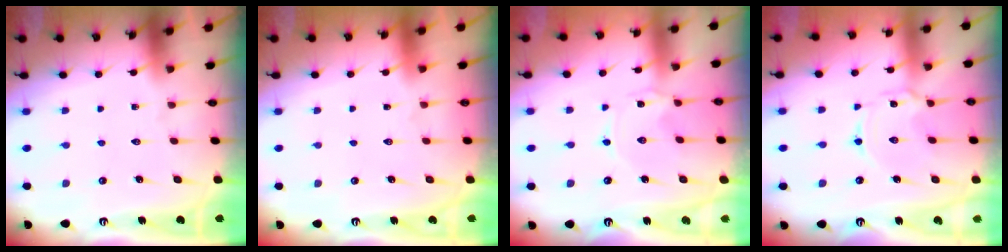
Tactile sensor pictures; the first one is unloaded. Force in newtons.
{"total": 1.6, "press": 1.6, "slide": 0.1}
{"total": 0.0}
{"total": 2.2, "press": 2.2, "slide": 0.3}